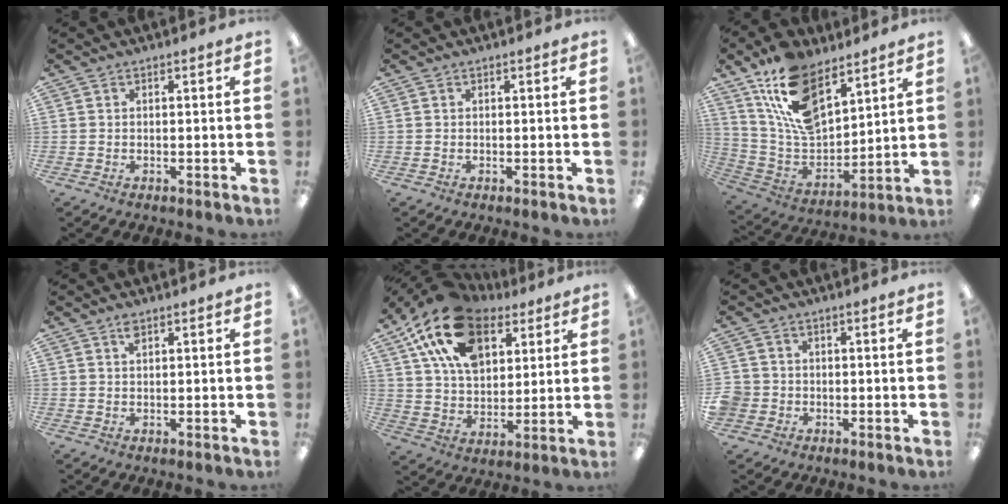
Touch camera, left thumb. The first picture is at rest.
{"total": 0.0}
{"total": 16.9, "force": [10.7, 9.0, 9.5], "torque": [-0.194, -0.046, 0.202]}
{"total": 1.6, "force": [1.1, 0.6, 1.0], "torque": [-0.024, 0.002, 0.020]}
{"total": 20.1, "force": [11.2, 11.9, 11.7], "torque": [-0.228, -0.031, 0.203]}
{"total": 3.4, "force": [-0.6, 3.3, 0.6], "torque": [-0.020, 0.006, -0.012]}